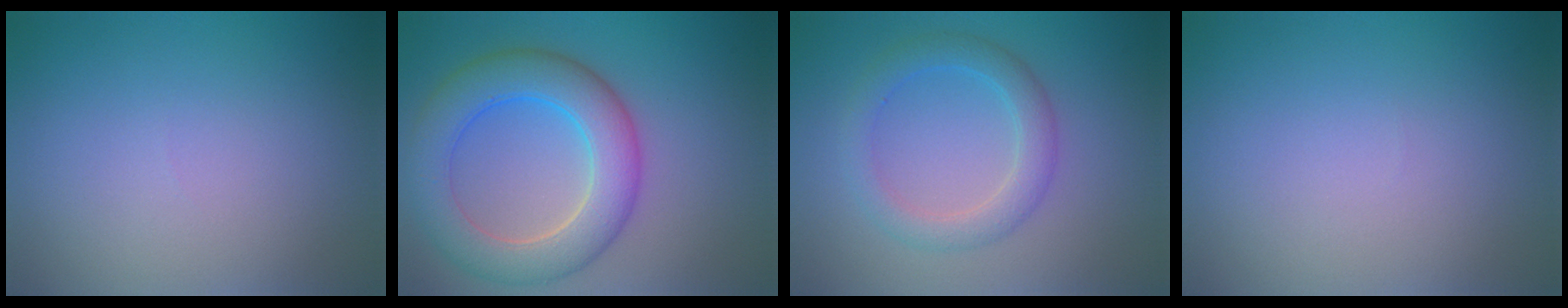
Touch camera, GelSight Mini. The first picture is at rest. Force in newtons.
{"total": 7.5, "press": 7.5, "slide": 0.4}
{"total": 3.3, "press": 3.3, "slide": 0.1}
{"total": 0.0}